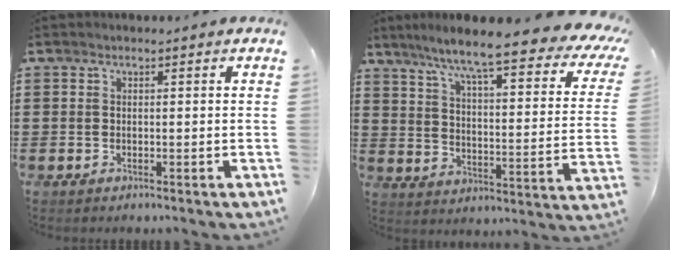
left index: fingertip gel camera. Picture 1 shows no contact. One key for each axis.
{"total": 9.3, "fx": 7.3, "fy": -0.1, "fz": 5.8, "tx": -0.128, "ty": -0.054, "tz": 0.113}